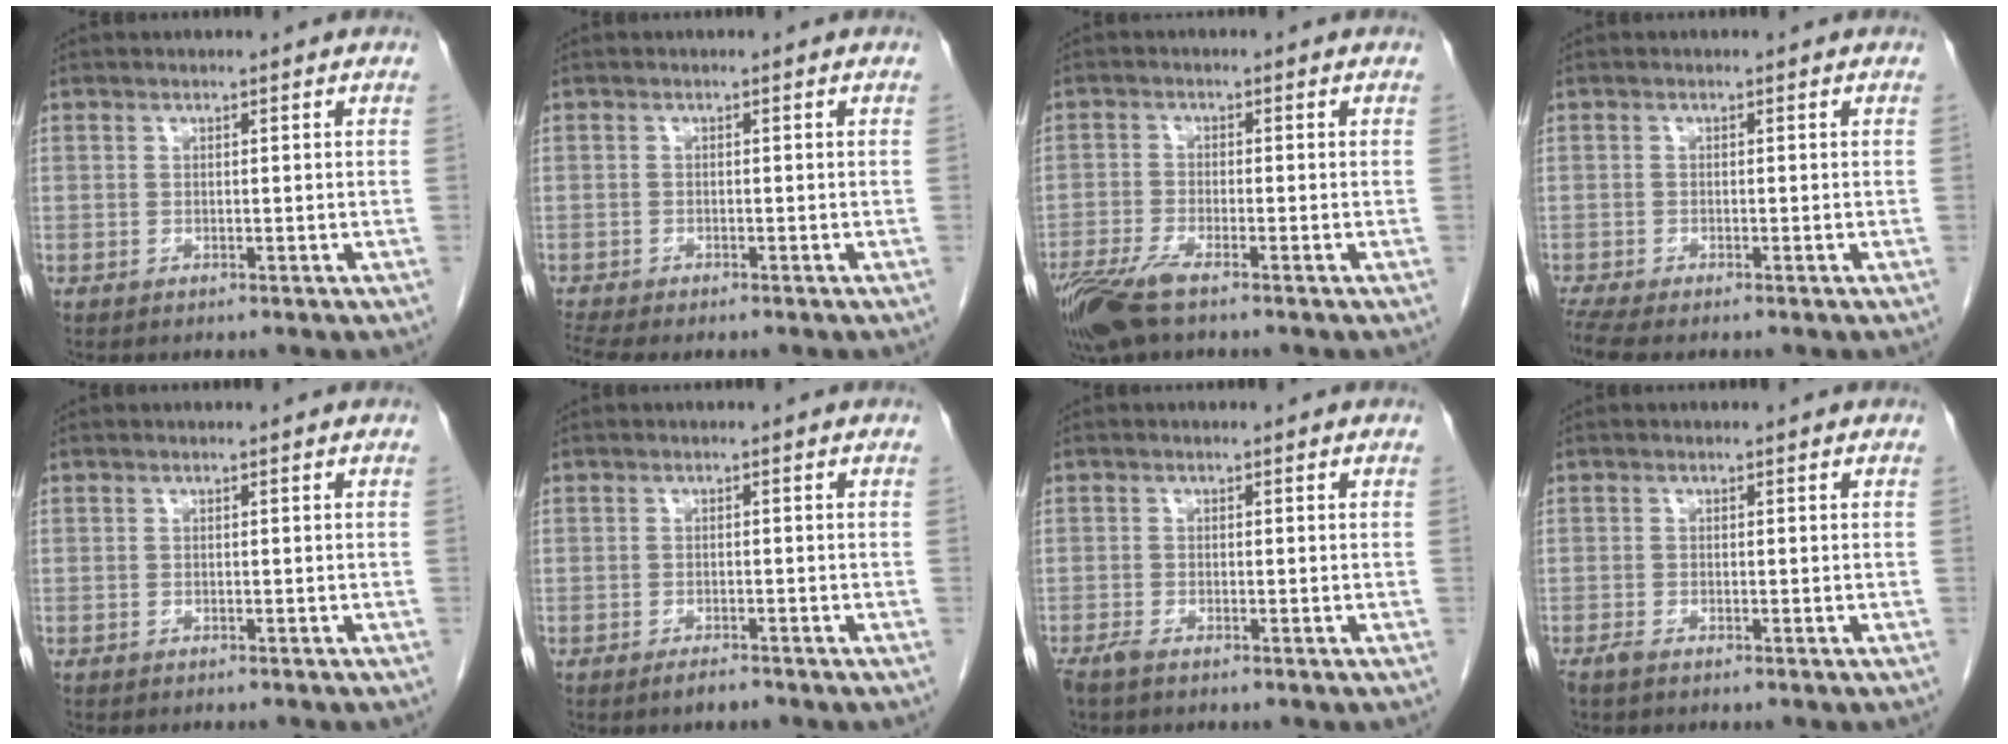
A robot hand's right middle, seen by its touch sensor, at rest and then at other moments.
{"total": 3.4, "force": [-3.0, 0.5, 1.6], "torque": [-0.034, -0.005, -0.048]}
{"total": 7.4, "force": [-5.2, 1.4, 5.0], "torque": [-0.102, -0.017, -0.098]}
{"total": 3.6, "force": [-3.1, 0.3, 1.8], "torque": [-0.038, -0.011, -0.056]}
{"total": 1.6, "force": [-1.5, 0.3, 0.6], "torque": [-0.010, -0.002, -0.017]}
{"total": 1.6, "force": [-1.3, 0.3, 0.8], "torque": [-0.017, -0.002, -0.019]}
{"total": 1.7, "force": [-1.4, 0.3, 1.0], "torque": [-0.026, -0.005, -0.026]}
{"total": 1.0, "force": [-0.8, 0.2, 0.6], "torque": [-0.019, -0.003, -0.016]}